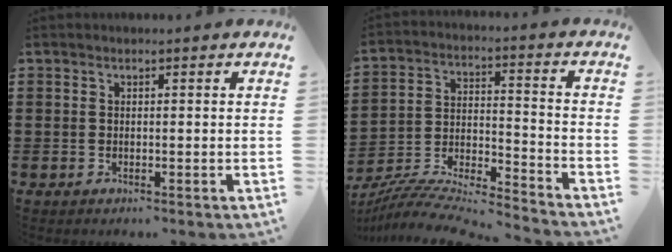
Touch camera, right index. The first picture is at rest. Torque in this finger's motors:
{"motor_torque": [-0.78, 0.56, 0.25, 0.16]}